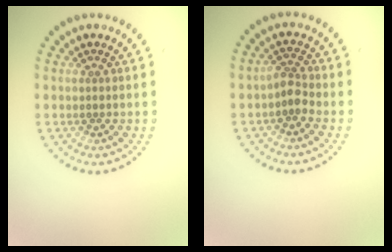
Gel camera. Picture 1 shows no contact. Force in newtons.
{"total": 1.8, "press": 1.5, "slide": 1.0}